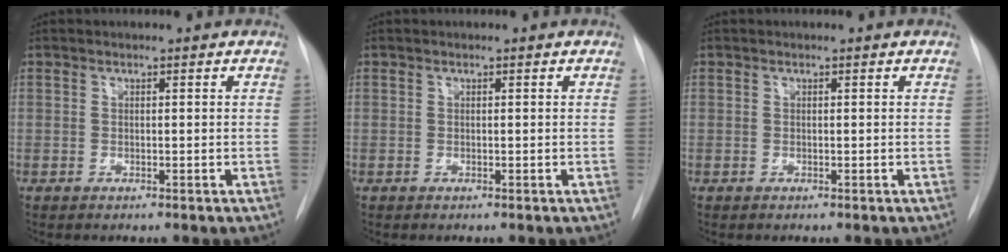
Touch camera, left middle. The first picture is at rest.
{"total": 0.0}
{"total": 0.0}